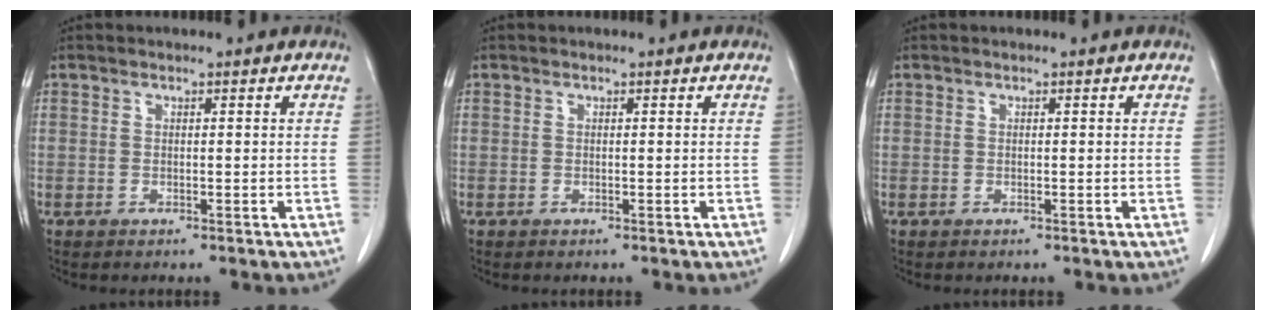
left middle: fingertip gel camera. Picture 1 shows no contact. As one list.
[{"total": 0.0}, {"total": 0.0}]